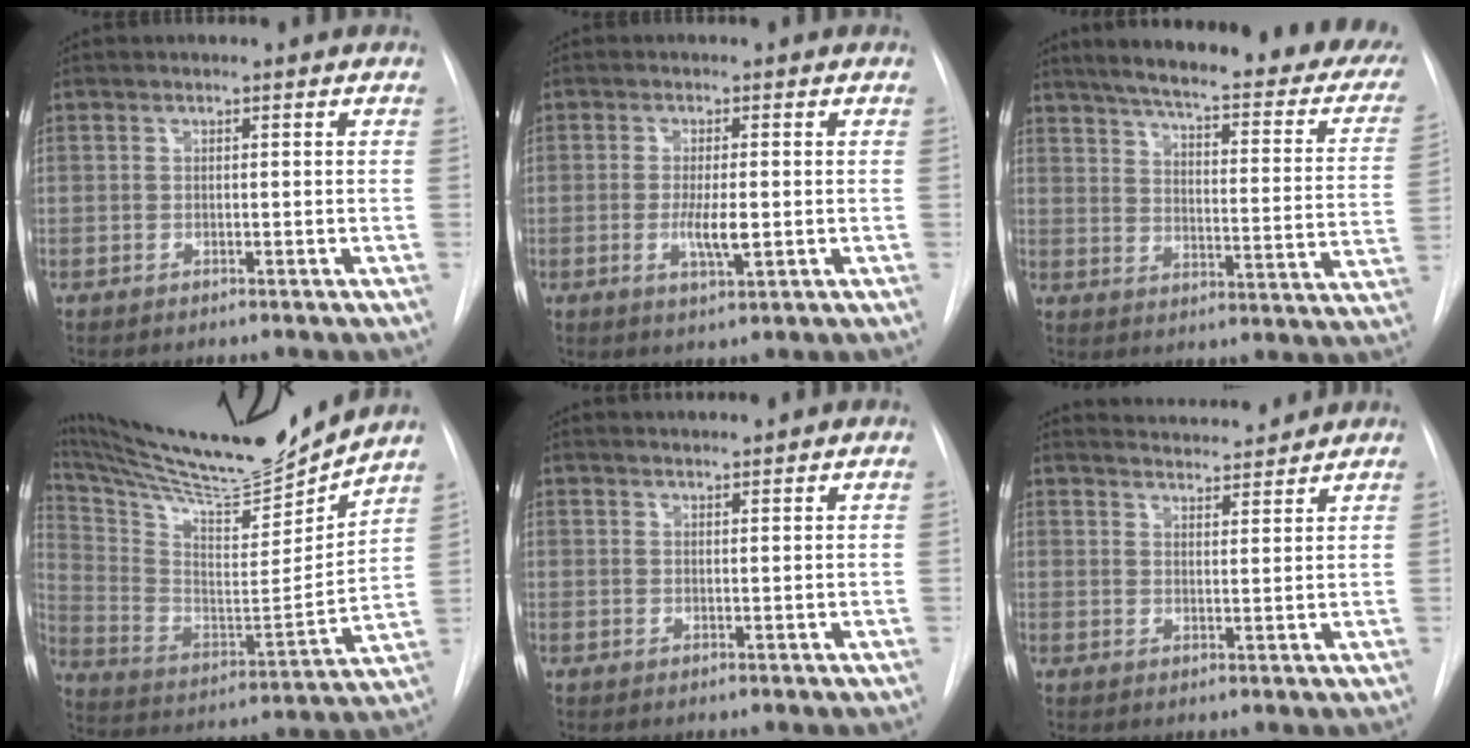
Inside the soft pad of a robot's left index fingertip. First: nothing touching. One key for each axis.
{"total": 3.9, "fx": -0.5, "fy": 0.7, "fz": 3.9, "tx": -0.074, "ty": -0.007, "tz": -0.006}
{"total": 29.8, "fx": 24.3, "fy": 5.4, "fz": 16.4, "tx": -0.215, "ty": -0.047, "tz": 0.288}
{"total": 23.2, "fx": 21.3, "fy": 1.3, "fz": 9.2, "tx": -0.178, "ty": -0.046, "tz": 0.344}
{"total": 2.4, "fx": 2.3, "fy": -0.2, "fz": 0.4, "tx": -0.004, "ty": 0.016, "tz": 0.039}
{"total": 7.6, "fx": 7.4, "fy": 0.7, "fz": 1.3, "tx": -0.024, "ty": 0.008, "tz": 0.105}